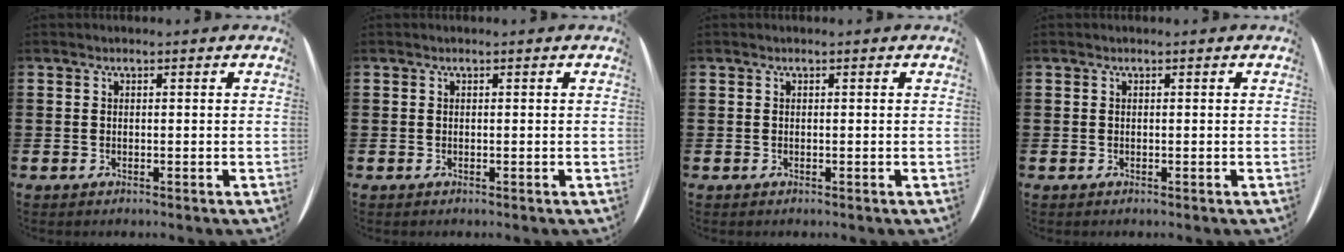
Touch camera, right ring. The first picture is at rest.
{"total": 0.0}
{"total": 0.0}
{"total": 0.0}